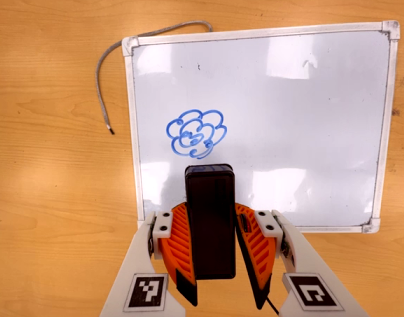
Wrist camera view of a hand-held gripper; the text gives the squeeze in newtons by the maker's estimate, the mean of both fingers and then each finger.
{"total": 7.5, "left": 7.3, "right": 7.6}